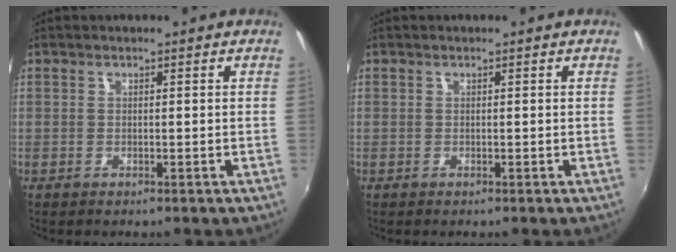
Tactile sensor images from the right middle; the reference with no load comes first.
{"total": 0.0}